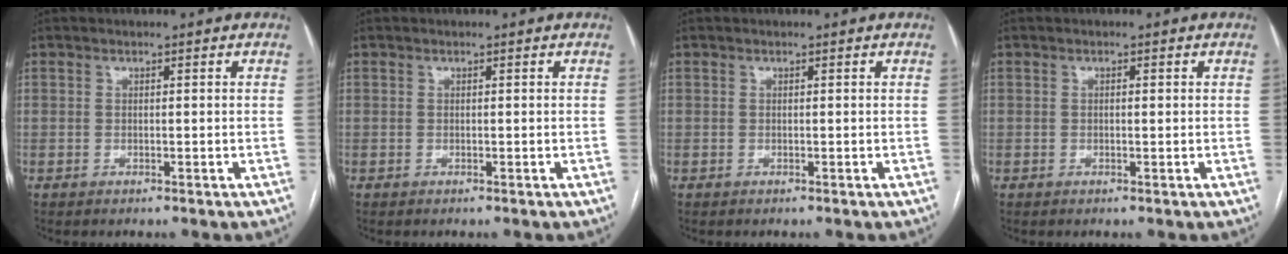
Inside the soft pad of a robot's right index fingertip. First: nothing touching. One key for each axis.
{"total": 0.0}
{"total": 0.0}
{"total": 1.0, "fx": 0.1, "fy": 0.3, "fz": 0.9, "tx": -0.016, "ty": 0.001, "tz": 0.002}